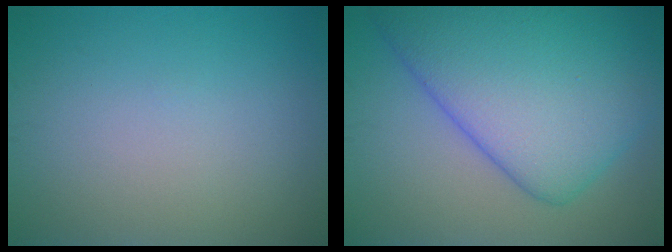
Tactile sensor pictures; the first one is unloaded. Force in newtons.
{"total": 12.6, "press": 12.6, "slide": 0.1}